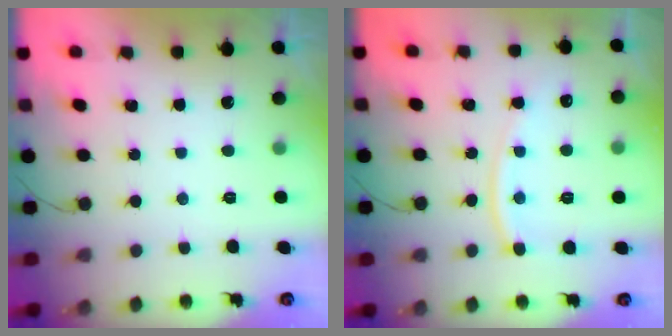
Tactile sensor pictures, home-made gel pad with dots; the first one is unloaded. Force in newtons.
{"total": 9.7, "press": 9.7, "slide": 0.5}